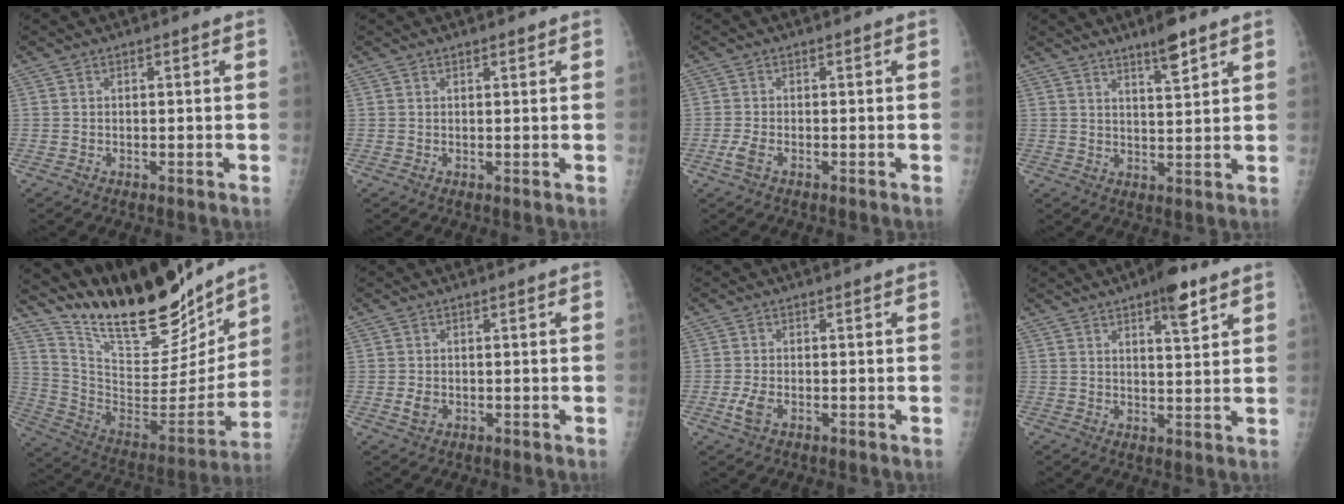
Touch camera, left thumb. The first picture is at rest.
{"total": 0.9, "force": [0.7, 0.3, 0.5], "torque": [-0.007, -0.003, 0.011]}
{"total": 2.1, "force": [-0.9, 1.0, 1.6], "torque": [-0.043, -0.002, -0.022]}
{"total": 5.6, "force": [4.0, 0.8, 3.8], "torque": [-0.056, -0.028, 0.064]}
{"total": 27.5, "force": [21.9, 8.6, 14.2], "torque": [-0.203, -0.100, 0.357]}
{"total": 1.7, "force": [-0.3, 1.3, 1.1], "torque": [-0.019, -0.001, -0.004]}
{"total": 2.7, "force": [-0.9, 1.4, 2.1], "torque": [-0.051, -0.003, -0.020]}
{"total": 6.9, "force": [4.3, 2.0, 5.1], "torque": [-0.064, -0.022, 0.059]}